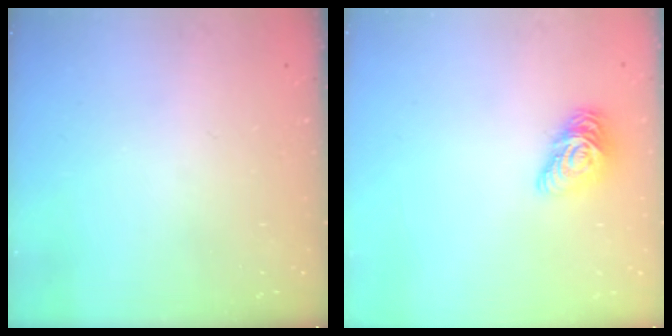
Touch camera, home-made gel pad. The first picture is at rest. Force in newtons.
{"total": 10.2, "press": 10.2, "slide": 0.3}